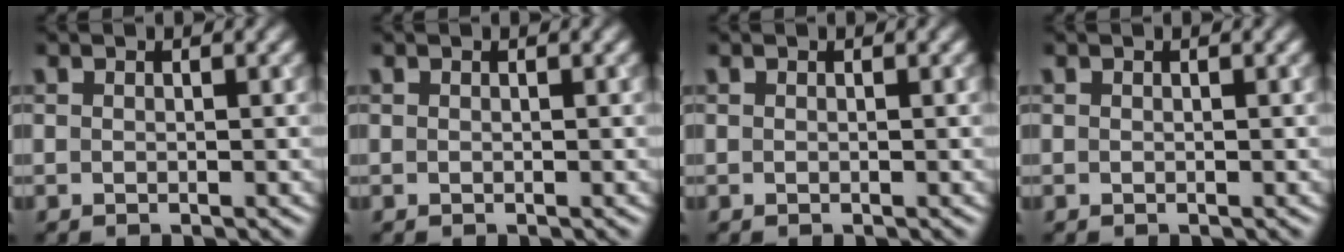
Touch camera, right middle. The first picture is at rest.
{"total": 0.0}
{"total": 0.0}
{"total": 0.0}